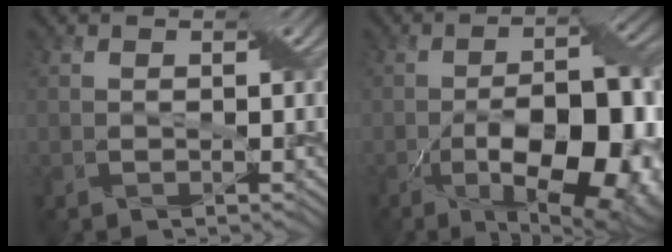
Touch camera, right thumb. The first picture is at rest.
{"total": 16.5, "force": [-5.4, 6.9, 13.9], "torque": [-0.198, -0.004, -0.080]}